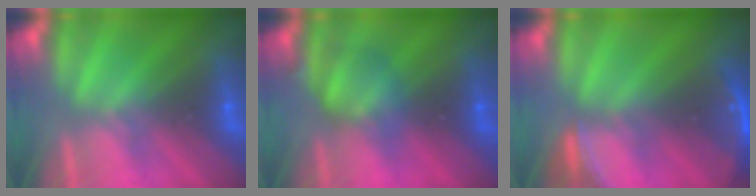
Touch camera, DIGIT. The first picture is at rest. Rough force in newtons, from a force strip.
{"total": 2.5}
{"total": 2.7}